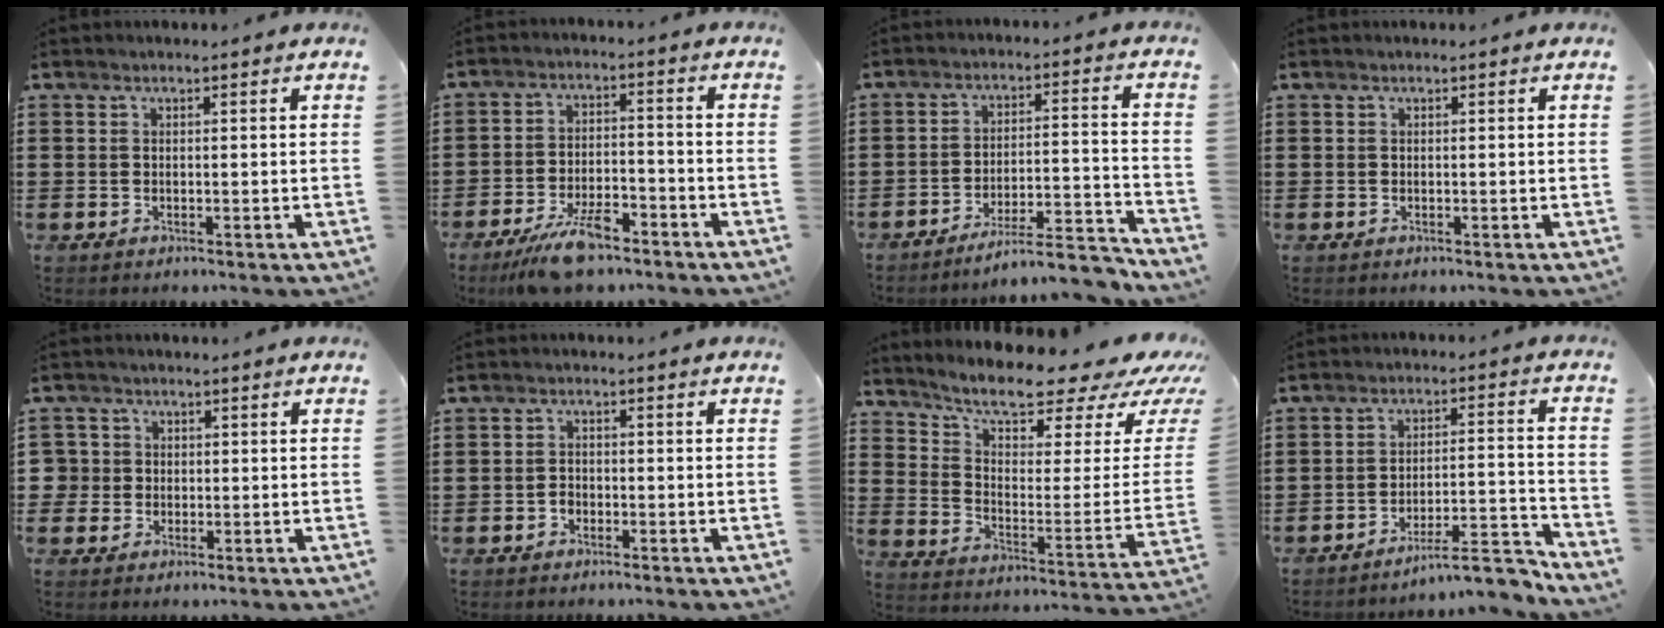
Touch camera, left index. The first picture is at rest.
{"total": 8.2, "force": [-6.2, 2.4, 4.8], "torque": [-0.090, 0.009, -0.113]}
{"total": 7.8, "force": [-6.7, 0.3, 3.9], "torque": [-0.060, 0.006, -0.126]}
{"total": 0.0}
{"total": 2.8, "force": [0.0, 2.8, 0.1], "torque": [-0.026, 0.007, -0.007]}
{"total": 1.3, "force": [-0.9, 0.8, 0.3], "torque": [-0.011, 0.000, -0.019]}
{"total": 9.2, "force": [7.8, 1.7, 4.6], "torque": [-0.098, -0.065, 0.130]}
{"total": 8.4, "force": [-7.2, 0.6, 4.3], "torque": [-0.060, 0.012, -0.134]}